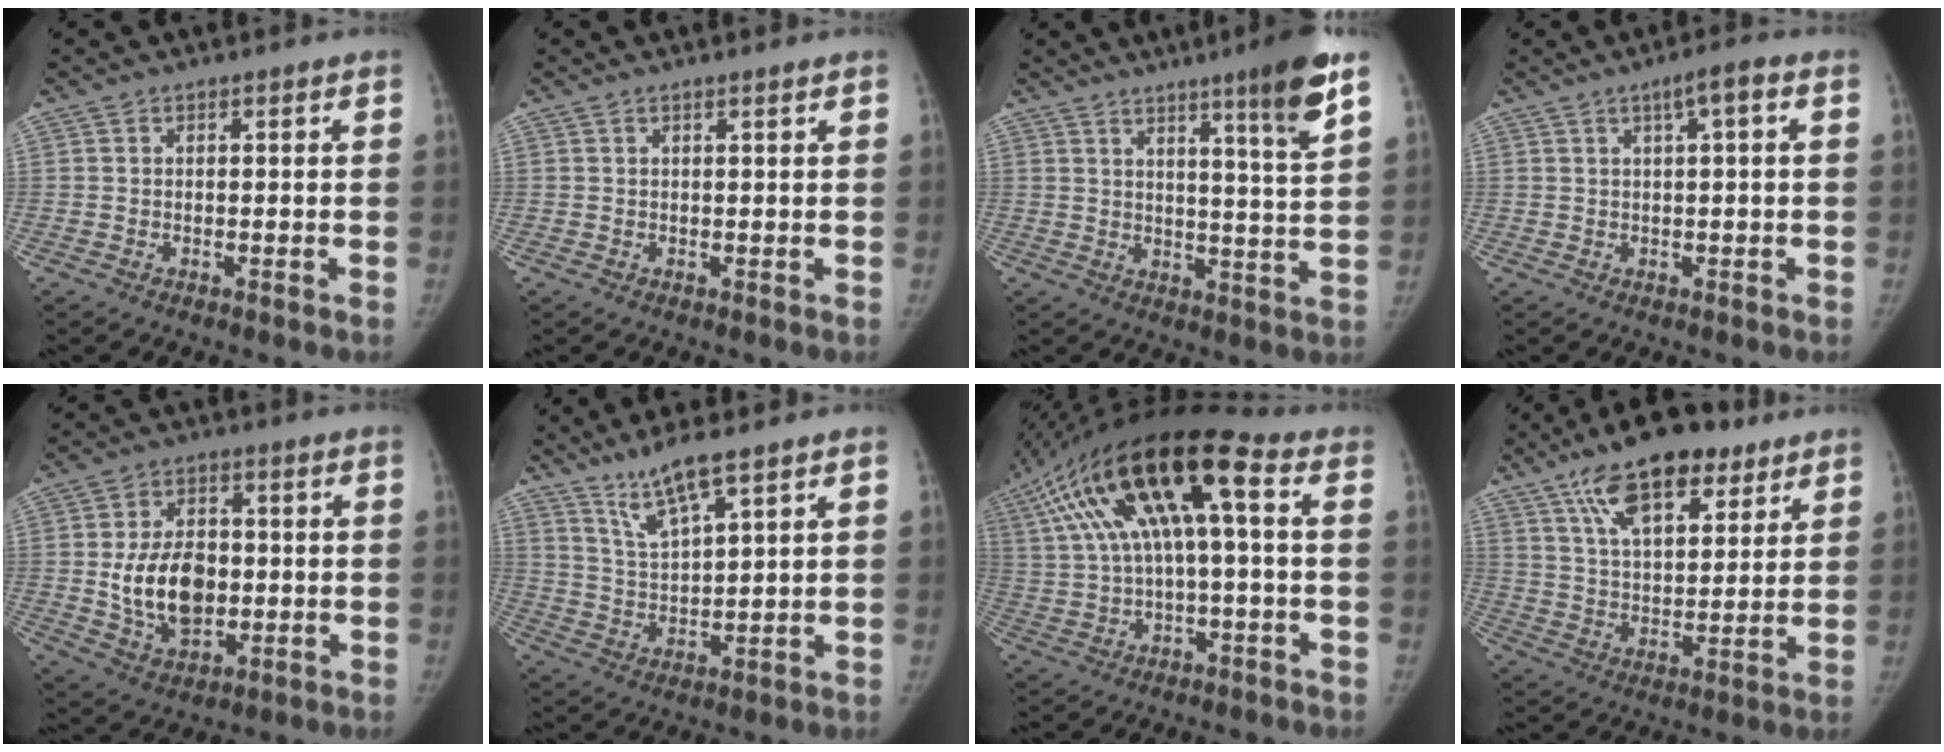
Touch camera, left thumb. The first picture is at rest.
{"total": 0.9, "force": [0.6, -0.1, 0.7], "torque": [-0.011, -0.002, 0.012]}
{"total": 11.3, "force": [6.7, 0.2, 9.1], "torque": [-0.125, -0.038, 0.095]}
{"total": 4.1, "force": [1.4, 0.6, 3.8], "torque": [-0.062, 0.011, 0.021]}
{"total": 13.1, "force": [-0.6, 8.8, 9.7], "torque": [-0.141, 0.003, 0.000]}
{"total": 8.2, "force": [5.9, 1.0, 5.6], "torque": [-0.112, -0.039, 0.126]}
{"total": 21.1, "force": [5.4, 7.1, 19.2], "torque": [-0.385, 0.047, 0.089]}
{"total": 18.4, "force": [11.0, 8.2, 12.2], "torque": [-0.167, -0.032, 0.186]}